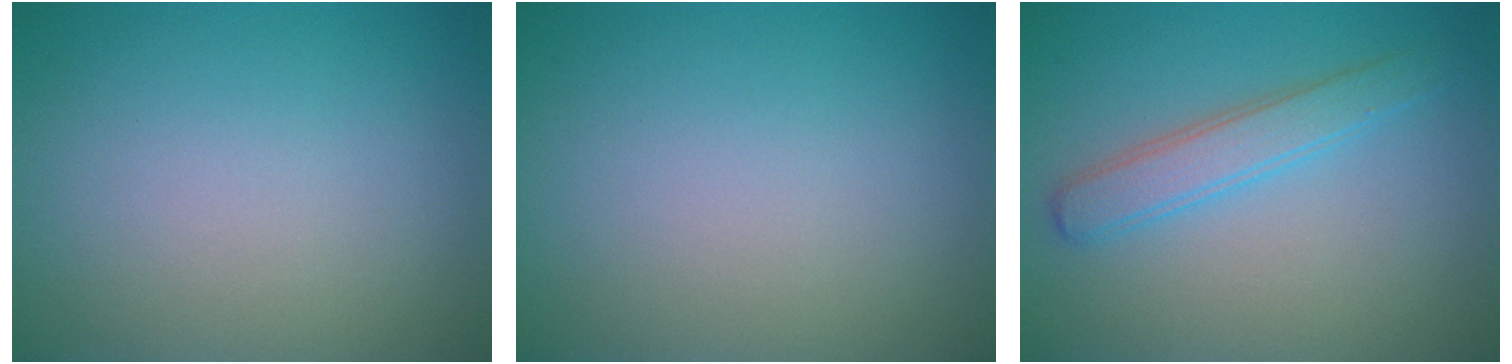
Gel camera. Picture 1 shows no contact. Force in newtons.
{"total": 0.0}
{"total": 2.8, "press": 2.8, "slide": 0.1}